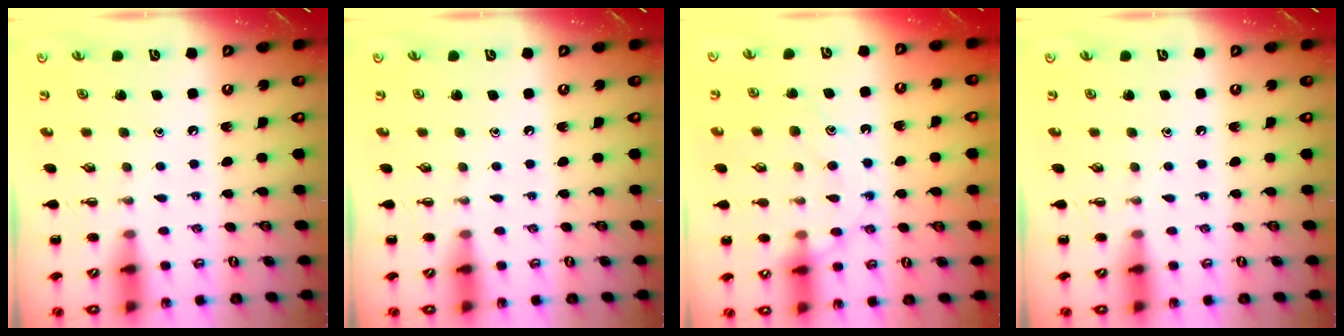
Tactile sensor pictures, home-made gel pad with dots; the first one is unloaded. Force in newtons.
{"total": 0.0}
{"total": 12.7, "press": 12.7, "slide": 0.8}
{"total": 0.0}